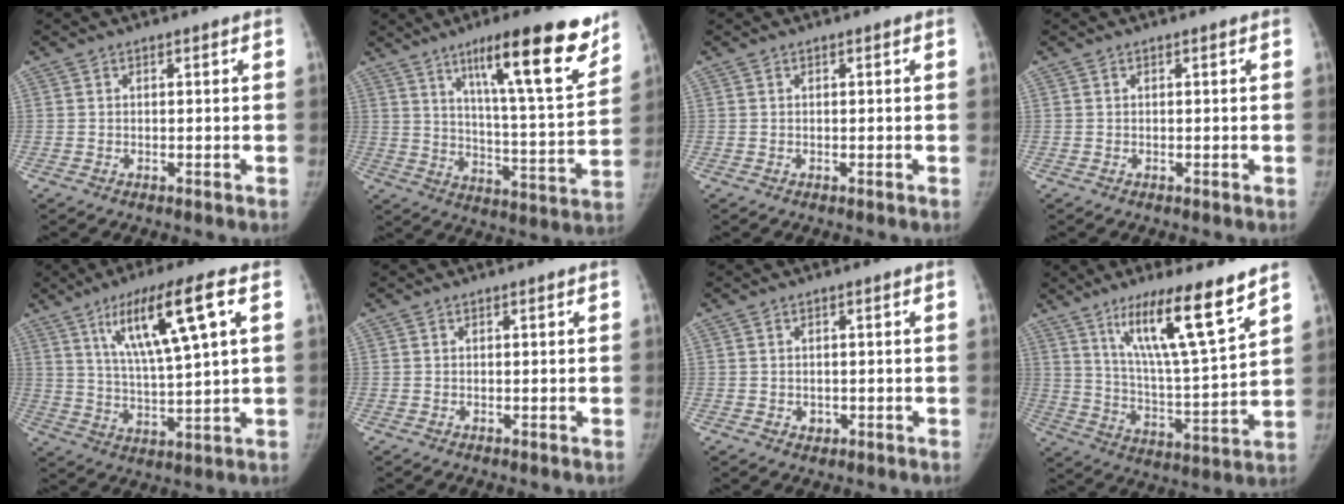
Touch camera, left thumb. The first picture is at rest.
{"total": 20.6, "force": [12.8, 3.6, 15.8], "torque": [-0.206, -0.062, 0.200]}
{"total": 0.0}
{"total": 0.0}
{"total": 15.3, "force": [6.2, 2.4, 13.7], "torque": [-0.245, -0.014, 0.112]}
{"total": 0.0}
{"total": 1.5, "force": [-0.4, 1.3, 0.6], "torque": [-0.001, 0.003, 0.000]}
{"total": 17.1, "force": [10.8, 1.9, 13.1], "torque": [-0.208, -0.064, 0.192]}